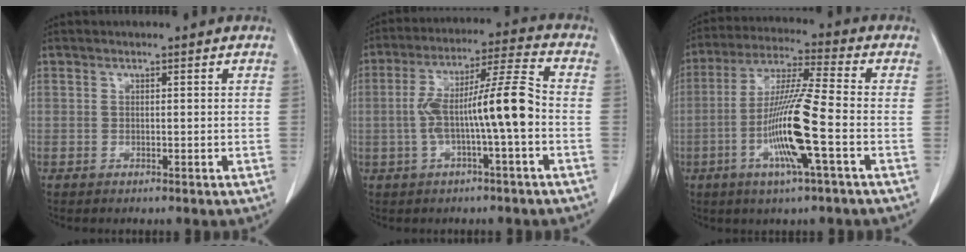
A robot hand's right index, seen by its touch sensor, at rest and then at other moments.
{"total": 11.5, "force": [-1.8, 0.4, 11.4], "torque": [-0.207, 0.029, -0.035]}
{"total": 12.9, "force": [-3.8, -0.4, 12.4], "torque": [-0.247, -0.009, -0.078]}